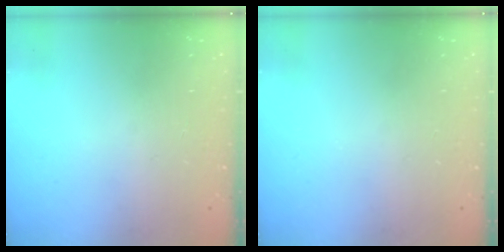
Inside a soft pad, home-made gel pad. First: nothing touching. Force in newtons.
{"total": 0.0}